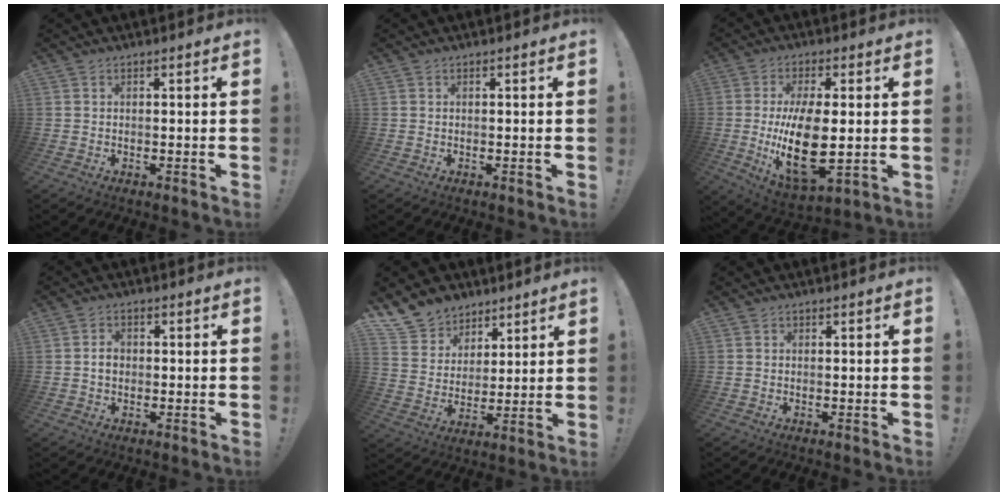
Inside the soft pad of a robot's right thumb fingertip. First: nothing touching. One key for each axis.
{"total": 0.0}
{"total": 17.7, "fx": -1.0, "fy": 8.0, "fz": 15.7, "tx": -0.289, "ty": -0.025, "tz": -0.015}
{"total": 2.9, "fx": -0.2, "fy": 2.2, "fz": 1.8, "tx": -0.022, "ty": 0.003, "tz": -0.006}
{"total": 11.2, "fx": 7.8, "fy": 7.9, "fz": 1.8, "tx": -0.039, "ty": -0.054, "tz": 0.158}
{"total": 0.0}